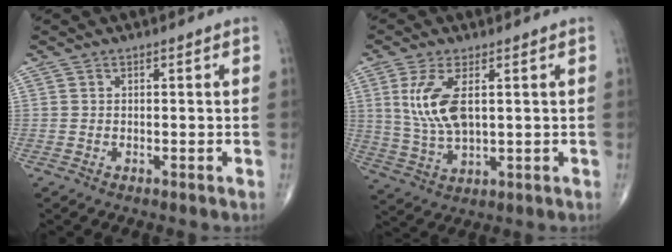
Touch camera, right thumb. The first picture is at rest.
{"total": 9.4, "force": [2.3, 4.0, 8.2], "torque": [-0.179, -0.011, 0.055]}